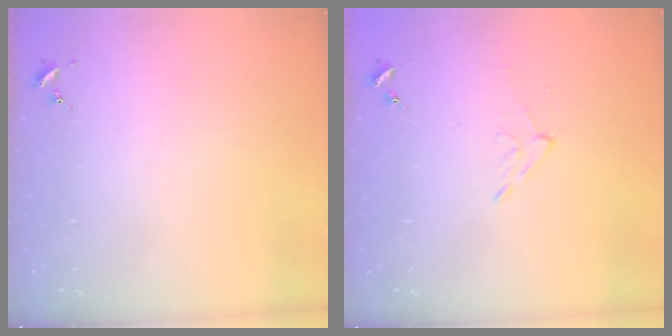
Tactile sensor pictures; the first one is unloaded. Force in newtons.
{"total": 5.3, "press": 5.3, "slide": 0.8}